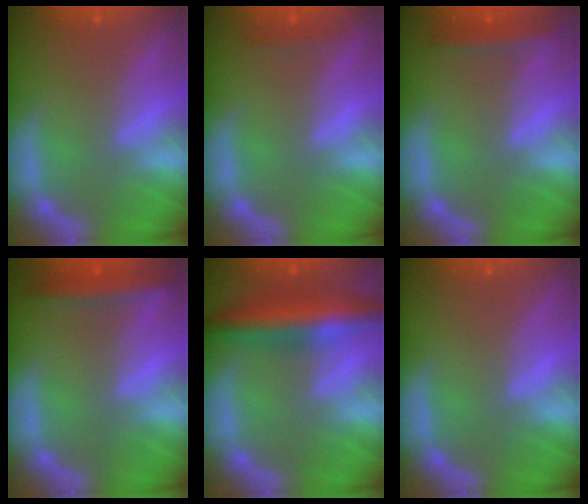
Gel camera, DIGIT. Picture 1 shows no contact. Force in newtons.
{"total": 0.9}
{"total": 1.9}
{"total": 2.9}
{"total": 7.0}
{"total": 0.0}